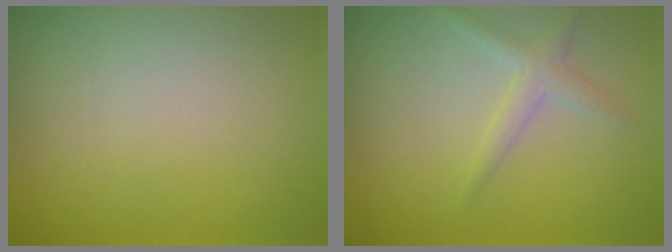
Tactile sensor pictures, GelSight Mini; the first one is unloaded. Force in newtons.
{"total": 1.6, "press": 1.6, "slide": 0.0}